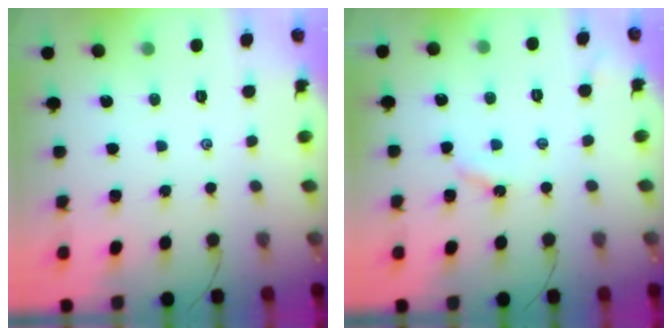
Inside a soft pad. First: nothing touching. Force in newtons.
{"total": 3.3, "press": 3.3, "slide": 0.6}